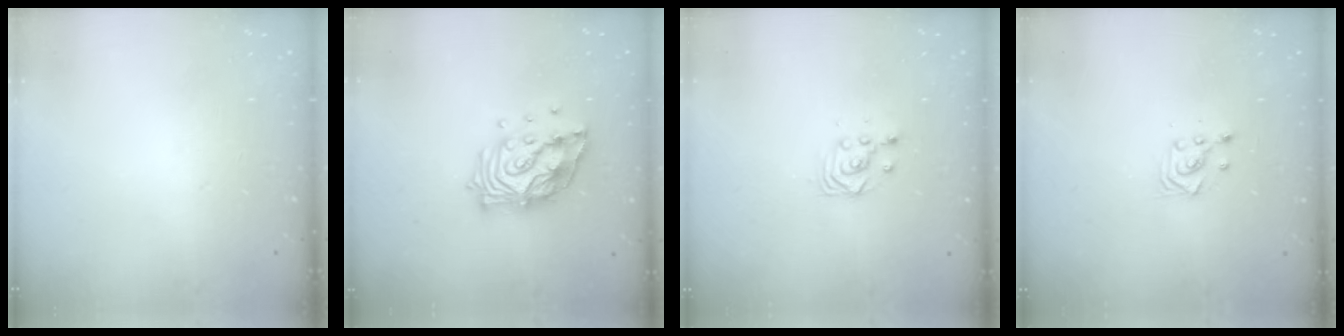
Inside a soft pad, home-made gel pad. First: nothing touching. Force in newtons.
{"total": 14.5, "press": 14.4, "slide": 1.6}
{"total": 3.4, "press": 3.4, "slide": 0.2}
{"total": 3.0, "press": 2.9, "slide": 0.8}